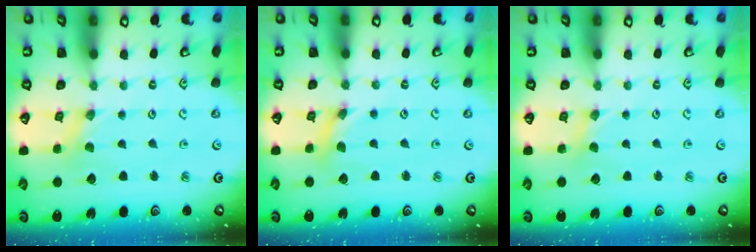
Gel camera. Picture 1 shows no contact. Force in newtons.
{"total": 2.5, "press": 2.4, "slide": 0.3}
{"total": 0.6, "press": 0.6, "slide": 0.2}